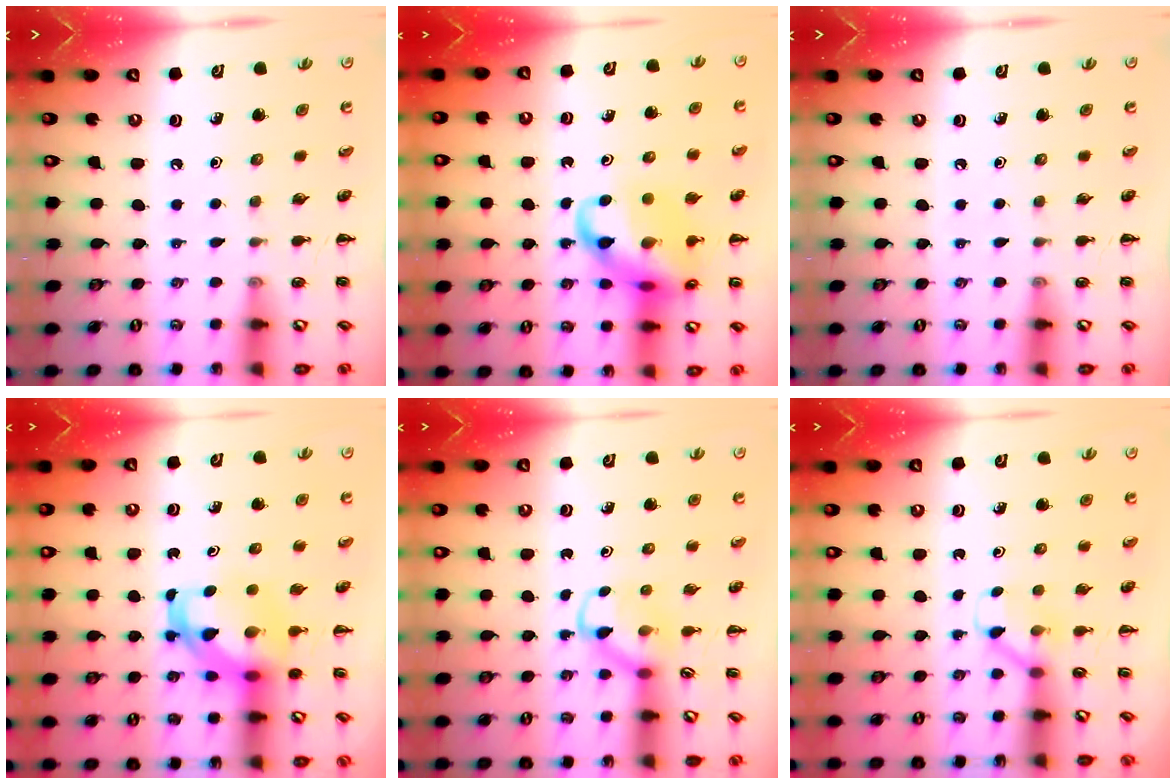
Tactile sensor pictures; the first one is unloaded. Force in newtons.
{"total": 15.5, "press": 15.4, "slide": 2.1}
{"total": 0.0}
{"total": 4.9, "press": 4.8, "slide": 0.8}
{"total": 3.5, "press": 3.2, "slide": 1.5}
{"total": 2.8, "press": 2.6, "slide": 0.9}